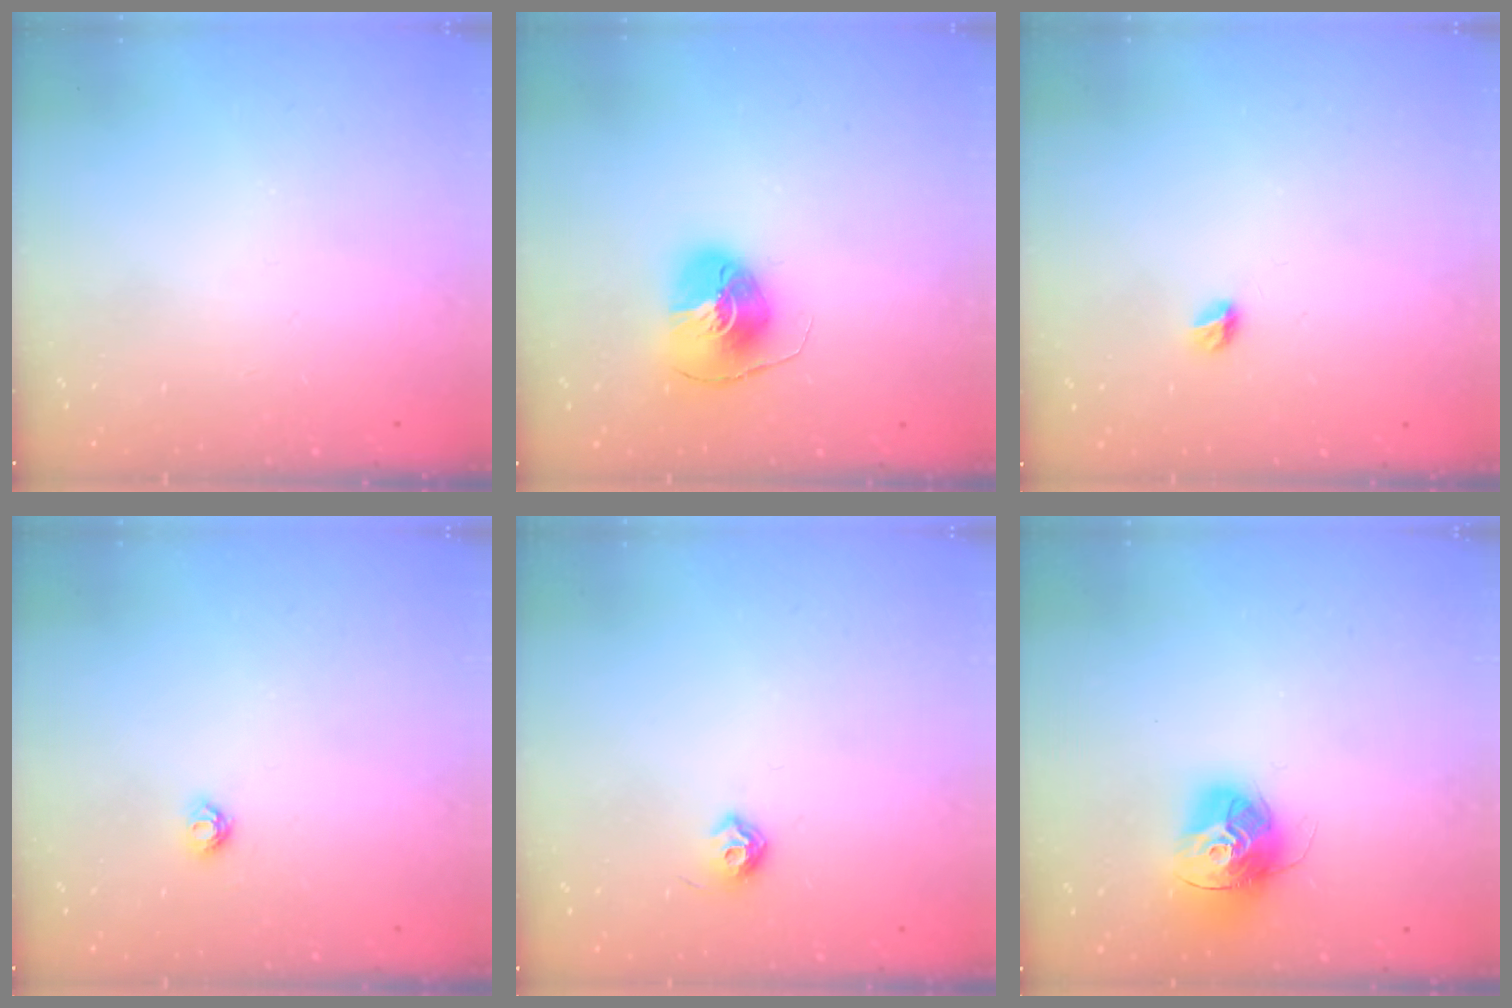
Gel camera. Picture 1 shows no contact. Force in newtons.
{"total": 8.1, "press": 8.1, "slide": 0.3}
{"total": 4.9, "press": 4.9, "slide": 0.5}
{"total": 3.6, "press": 3.5, "slide": 0.3}
{"total": 6.4, "press": 6.3, "slide": 1.1}
{"total": 14.5, "press": 14.4, "slide": 1.4}